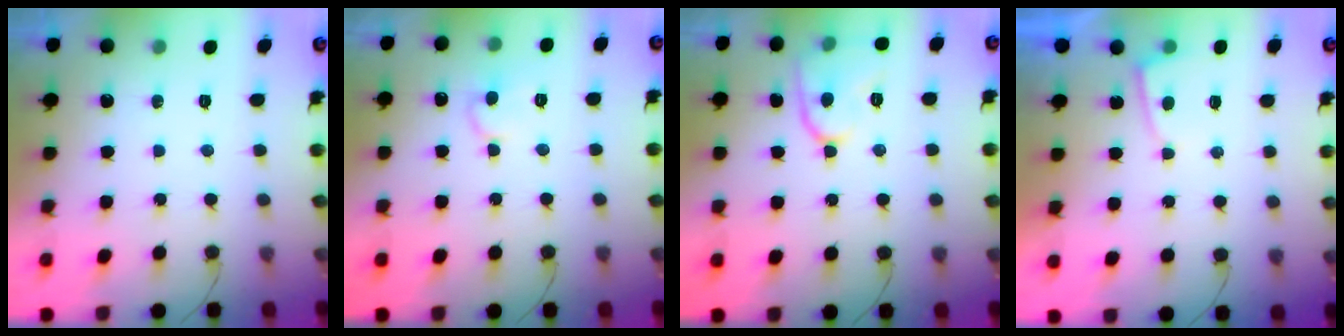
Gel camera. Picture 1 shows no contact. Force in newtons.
{"total": 7.9, "press": 7.9, "slide": 0.6}
{"total": 9.7, "press": 9.7, "slide": 0.4}
{"total": 2.3, "press": 2.3, "slide": 0.3}